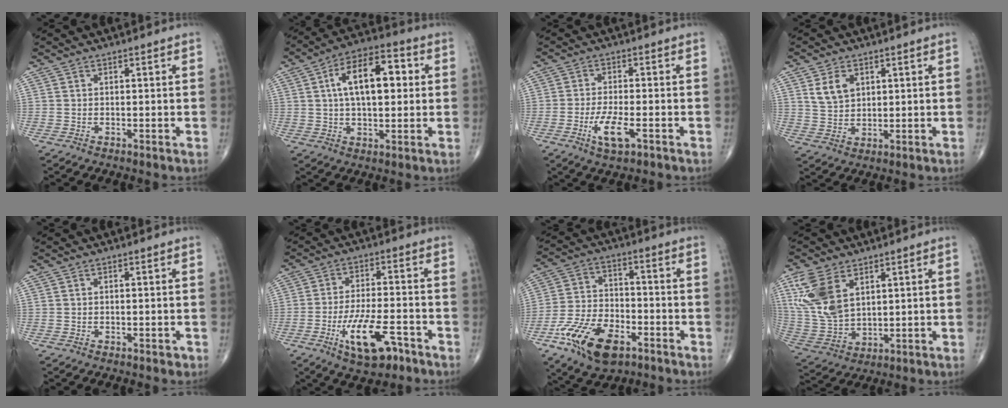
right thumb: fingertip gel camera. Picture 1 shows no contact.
{"total": 14.3, "force": [2.6, 7.2, 12.0], "torque": [-0.179, 0.021, 0.038]}
{"total": 6.2, "force": [-2.6, 1.8, 5.3], "torque": [-0.105, 0.004, -0.046]}
{"total": 5.4, "force": [2.3, 3.6, 3.3], "torque": [-0.048, -0.013, 0.048]}
{"total": 0.6, "force": [-0.4, 0.3, 0.4], "torque": [-0.003, 0.000, -0.005]}
{"total": 11.4, "force": [-5.7, 4.2, 8.9], "torque": [-0.158, 0.024, -0.091]}
{"total": 15.4, "force": [-7.8, 8.2, 10.4], "torque": [-0.187, 0.027, -0.140]}
{"total": 12.2, "force": [5.3, 7.0, 8.5], "torque": [-0.181, -0.012, 0.122]}